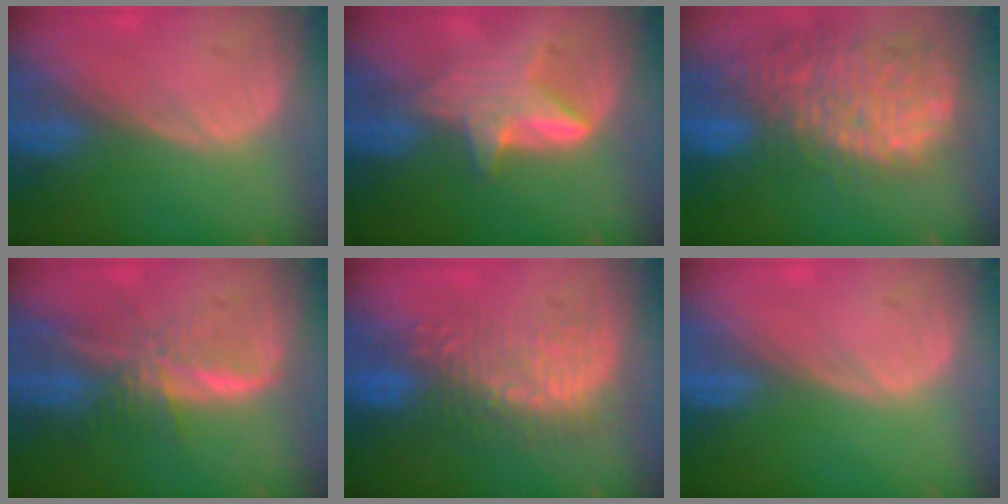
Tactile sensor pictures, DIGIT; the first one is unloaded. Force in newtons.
{"total": 6.0, "press": 5.7, "slide": 1.9}
{"total": 14.4, "press": 11.9, "slide": 8.2}
{"total": 7.9, "press": 6.6, "slide": 4.2}
{"total": 8.9, "press": 8.5, "slide": 2.5}
{"total": 0.0}